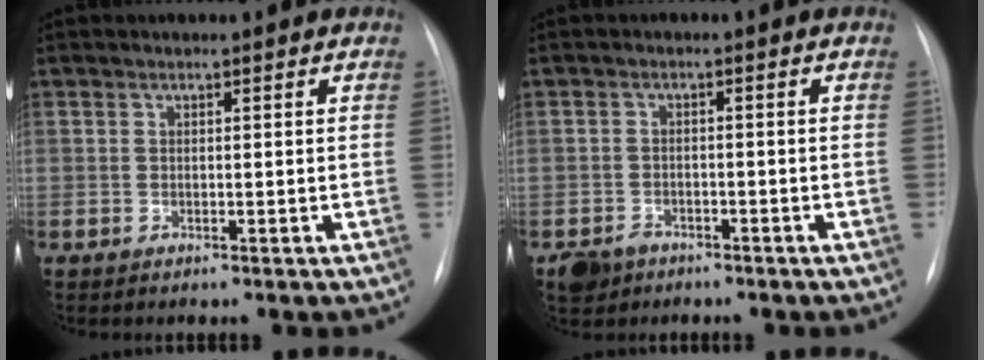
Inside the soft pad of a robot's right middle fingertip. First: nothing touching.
{"total": 3.7, "force": [-2.5, 2.6, 0.9], "torque": [-0.019, 0.002, -0.038]}